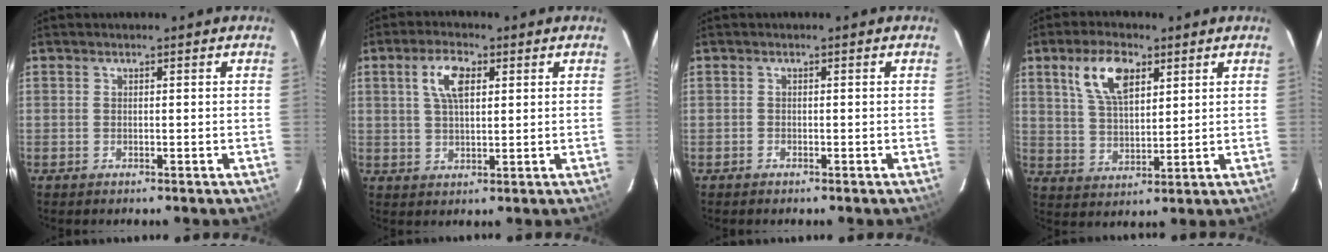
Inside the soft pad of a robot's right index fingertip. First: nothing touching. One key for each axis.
{"total": 6.1, "fx": 2.2, "fy": 2.7, "fz": 5.0, "tx": -0.095, "ty": 0.013, "tz": 0.041}
{"total": 0.6, "fx": -0.5, "fy": 0.3, "fz": 0.0, "tx": -0.002, "ty": 0.003, "tz": -0.011}
{"total": 9.6, "fx": 4.7, "fy": 4.5, "fz": 7.0, "tx": -0.135, "ty": 0.015, "tz": 0.092}